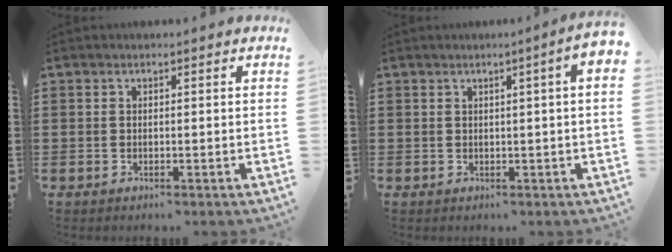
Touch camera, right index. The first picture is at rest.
{"total": 2.2, "force": [0.3, -0.2, 2.2], "torque": [-0.037, -0.003, 0.005]}